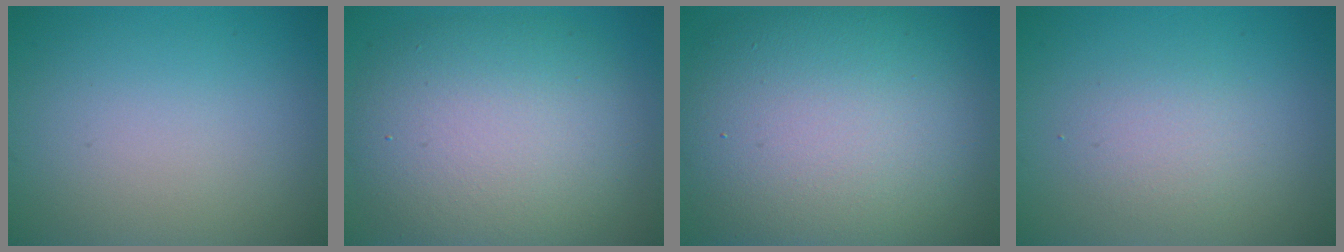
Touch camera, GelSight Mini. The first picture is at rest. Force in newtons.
{"total": 9.8, "press": 9.8, "slide": 0.3}
{"total": 14.1, "press": 14.1, "slide": 1.0}
{"total": 1.8, "press": 1.8, "slide": 0.0}